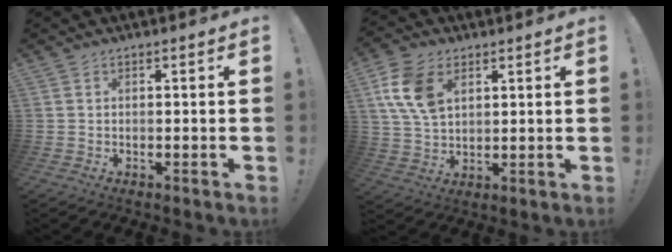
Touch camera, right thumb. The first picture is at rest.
{"total": 12.8, "force": [5.1, 8.4, 8.3], "torque": [-0.166, -0.004, 0.097]}